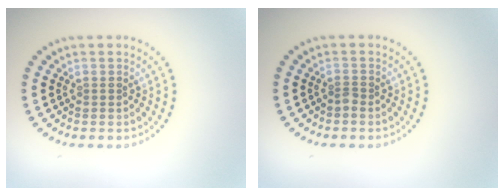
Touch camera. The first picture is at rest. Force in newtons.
{"total": 0.7, "press": 0.5, "slide": 0.5}